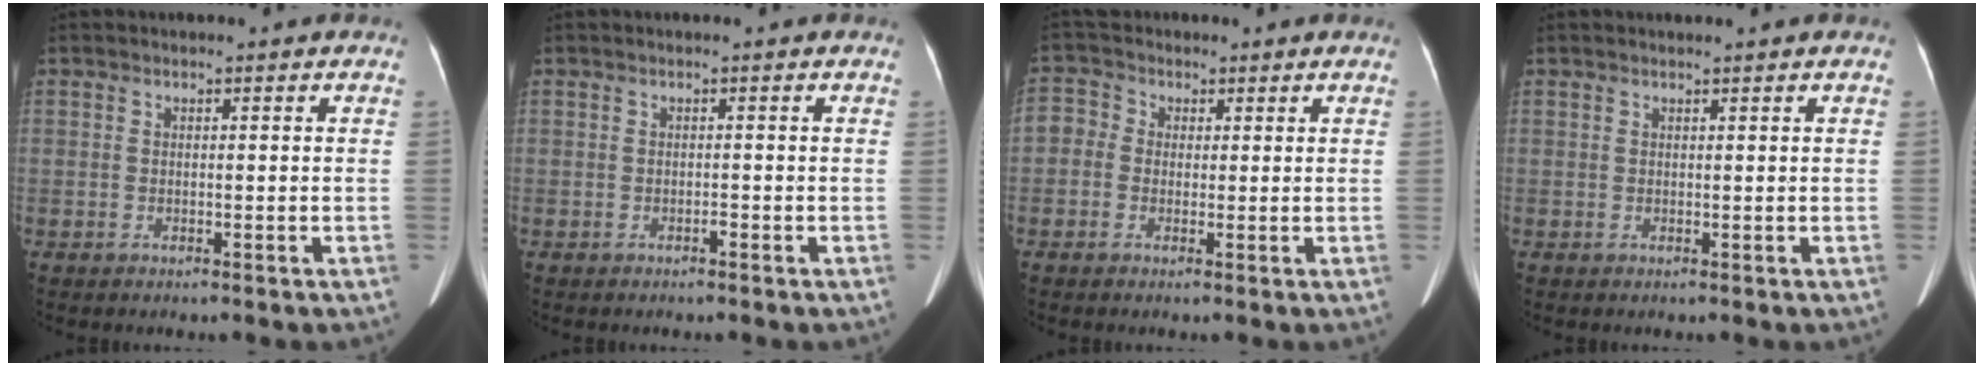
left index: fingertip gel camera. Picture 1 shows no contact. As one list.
[{"total": 0.6, "force": [-0.5, 0.0, 0.1], "torque": [-0.005, -0.005, -0.009]}, {"total": 5.8, "force": [0.5, 5.6, 1.4], "torque": [-0.045, 0.027, 0.006]}, {"total": 0.6, "force": [0.6, -0.1, 0.2], "torque": [-0.008, 0.004, 0.014]}]